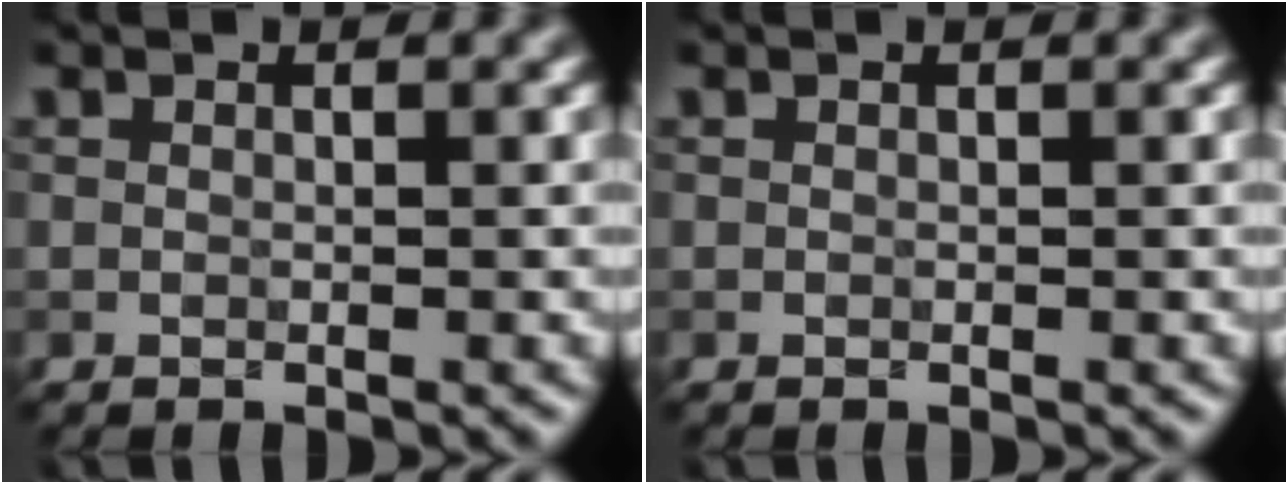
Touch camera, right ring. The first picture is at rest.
{"total": 0.0}